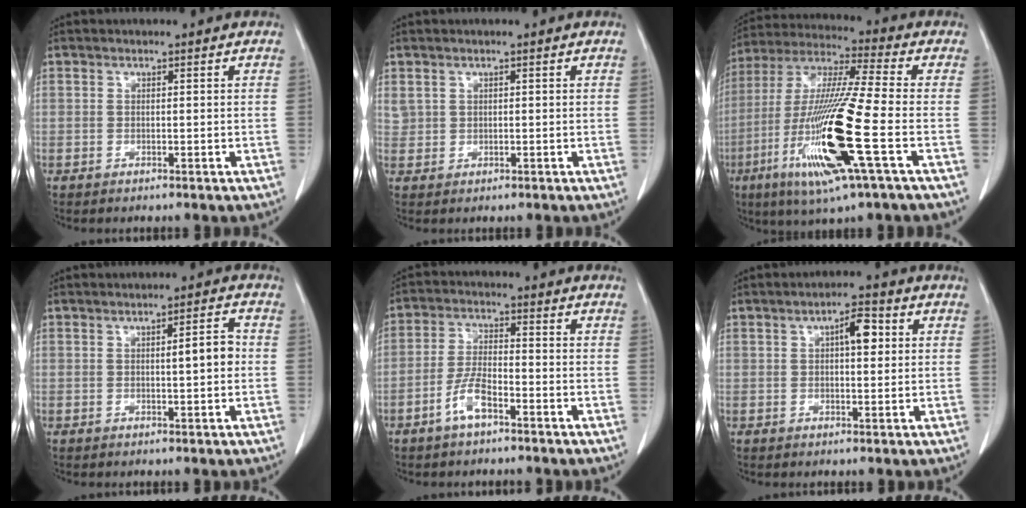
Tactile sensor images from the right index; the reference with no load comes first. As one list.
[{"total": 1.8, "force": [0.9, 1.5, 0.4], "torque": [-0.005, 0.011, 0.022]}, {"total": 19.3, "force": [-6.0, 0.4, 18.3], "torque": [-0.393, -0.028, -0.117]}, {"total": 3.5, "force": [0.0, 0.6, 3.4], "torque": [-0.048, 0.006, -0.001]}, {"total": 5.4, "force": [-3.3, 1.5, 4.1], "torque": [-0.087, 0.004, -0.064]}, {"total": 4.4, "force": [1.1, 1.4, 4.0], "torque": [-0.064, 0.010, 0.015]}]